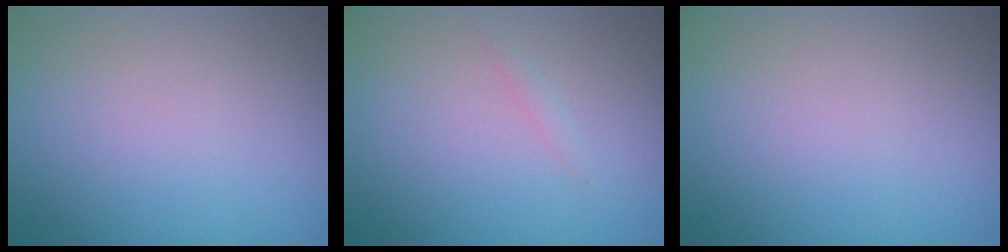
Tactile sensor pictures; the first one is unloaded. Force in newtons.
{"total": 0.6, "press": 0.6, "slide": 0.0}
{"total": 0.0}